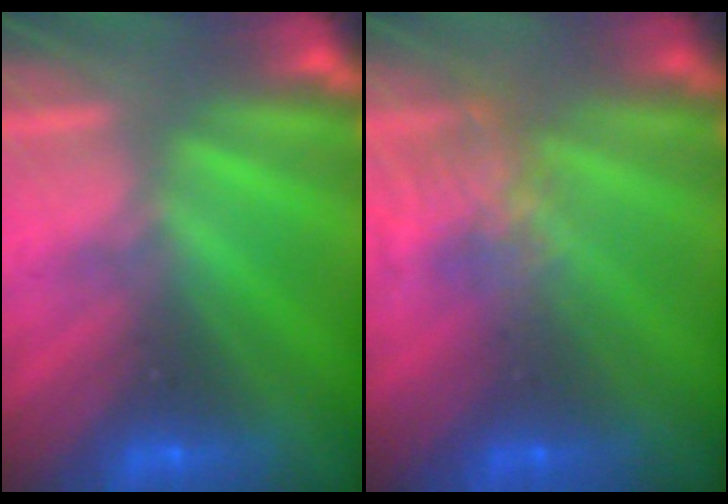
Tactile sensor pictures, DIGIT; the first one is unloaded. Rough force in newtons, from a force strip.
{"total": 5.3}